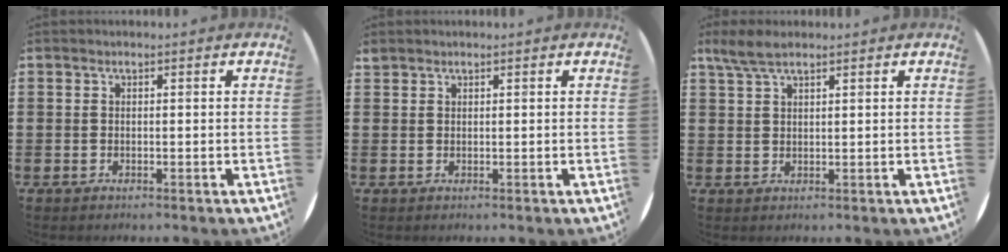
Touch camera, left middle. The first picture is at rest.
{"total": 0.8, "force": [0.8, 0.1, -0.2], "torque": [0.001, 0.003, 0.015]}
{"total": 3.3, "force": [2.5, 0.9, 2.0], "torque": [-0.044, 0.005, 0.047]}